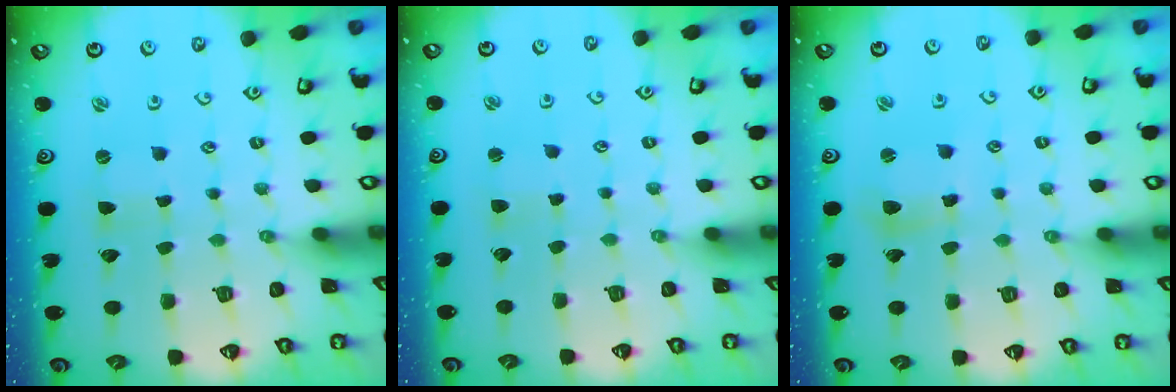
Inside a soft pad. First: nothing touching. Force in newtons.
{"total": 2.1, "press": 2.1, "slide": 0.3}
{"total": 5.1, "press": 5.0, "slide": 0.7}